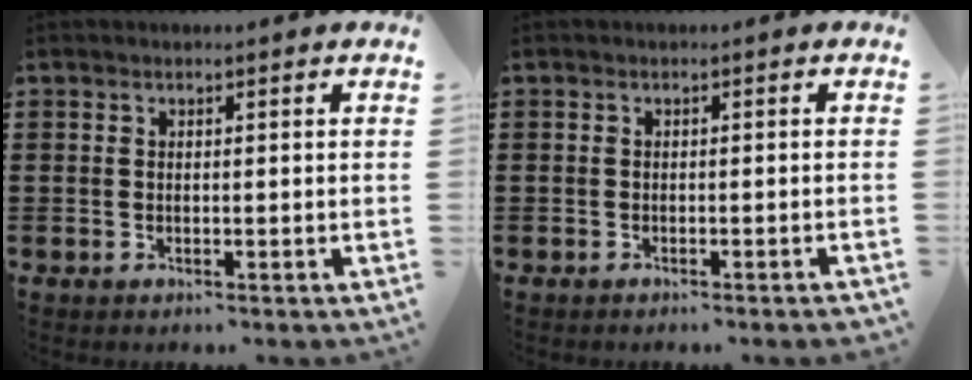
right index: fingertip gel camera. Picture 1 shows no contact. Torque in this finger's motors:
{"motor_torque": [0.48, 0.16, 0.06, 0.00]}